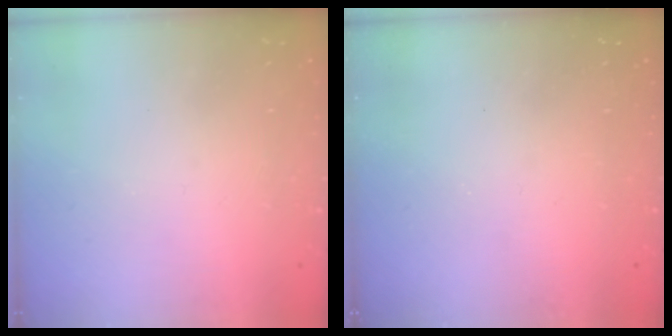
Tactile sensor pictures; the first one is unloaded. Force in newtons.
{"total": 0.0}